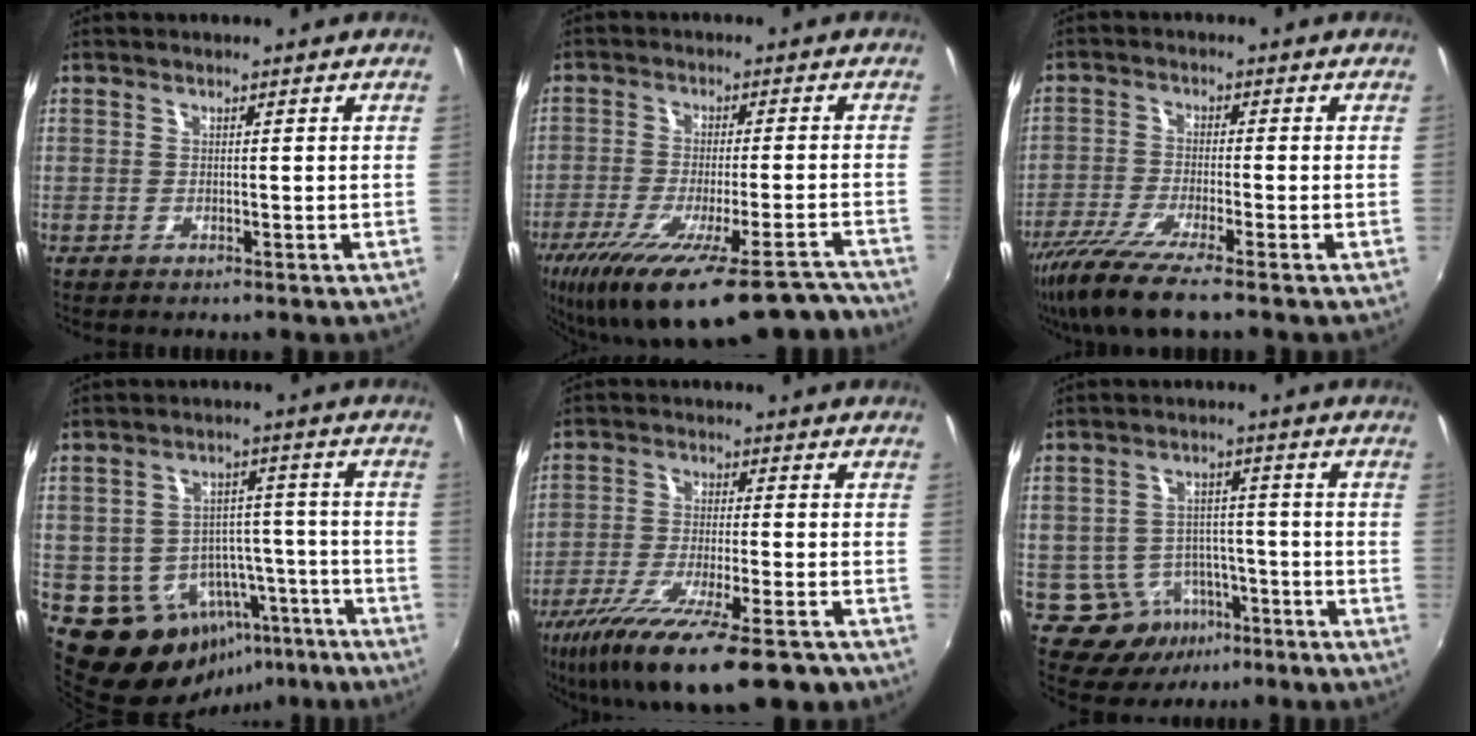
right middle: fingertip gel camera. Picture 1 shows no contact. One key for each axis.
{"total": 23.0, "fx": -17.8, "fy": 5.6, "fz": 13.5, "tx": -0.238, "ty": -0.056, "tz": -0.260}
{"total": 10.3, "fx": -7.7, "fy": 0.9, "fz": 6.8, "tx": -0.159, "ty": -0.038, "tz": -0.144}
{"total": 15.5, "fx": -8.5, "fy": 12.1, "fz": 4.9, "tx": -0.094, "ty": 0.043, "tz": -0.082}
{"total": 18.8, "fx": -12.9, "fy": 4.4, "fz": 12.9, "tx": -0.245, "ty": -0.064, "tz": -0.212}
{"total": 9.9, "fx": -4.7, "fy": 8.2, "fz": 2.8, "tx": -0.061, "ty": 0.023, "tz": -0.050}